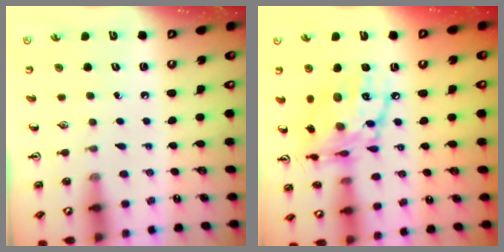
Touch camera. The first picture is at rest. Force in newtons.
{"total": 16.9, "press": 16.9, "slide": 1.8}